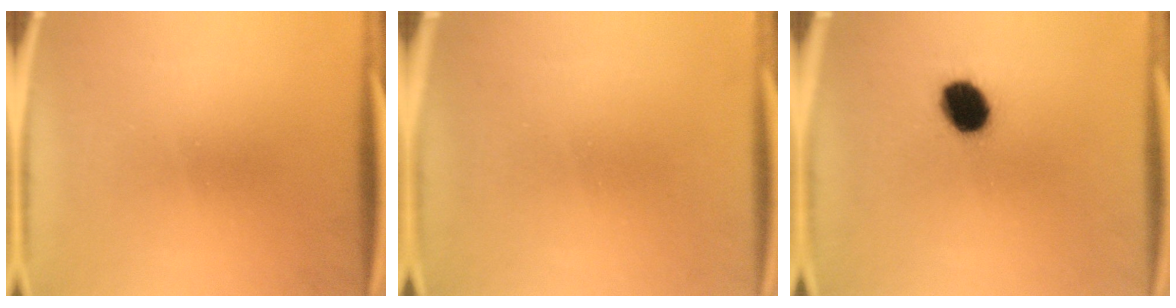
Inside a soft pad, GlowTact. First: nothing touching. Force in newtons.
{"total": 1.1}
{"total": 8.8}